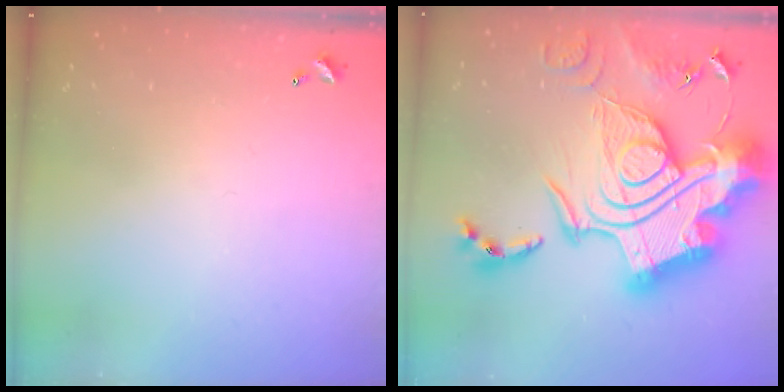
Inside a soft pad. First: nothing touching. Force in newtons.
{"total": 0.6, "press": 0.6, "slide": 0.0}